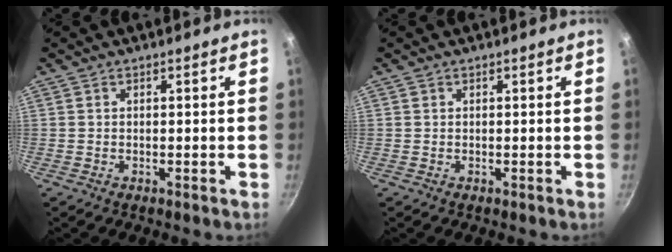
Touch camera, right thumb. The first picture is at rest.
{"total": 0.0}